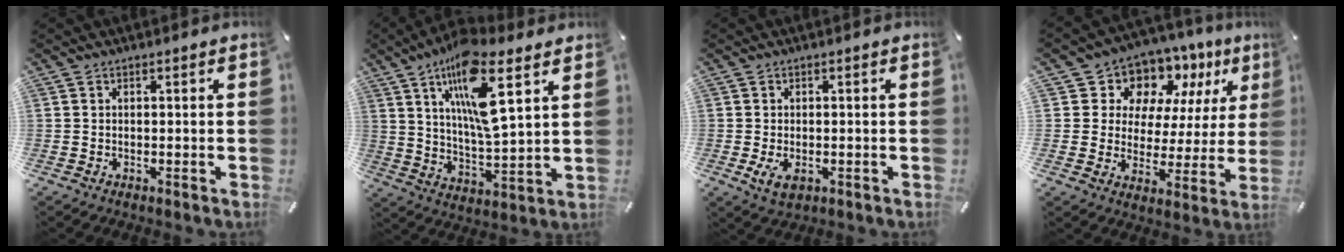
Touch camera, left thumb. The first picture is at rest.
{"total": 15.5, "force": [8.7, 4.0, 12.2], "torque": [-0.235, -0.038, 0.140]}
{"total": 3.4, "force": [-0.9, 2.0, 2.5], "torque": [-0.055, -0.007, -0.021]}
{"total": 10.4, "force": [7.5, 7.0, 1.7], "torque": [-0.039, -0.070, 0.140]}